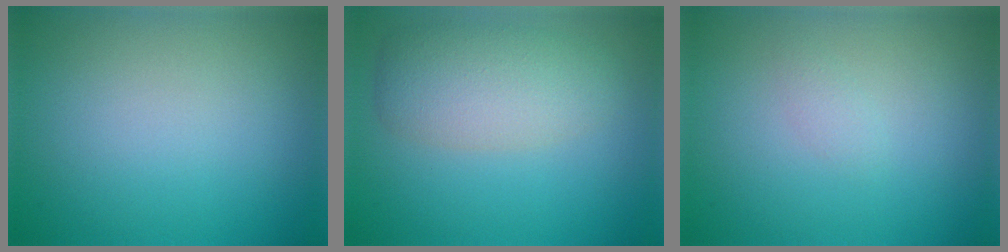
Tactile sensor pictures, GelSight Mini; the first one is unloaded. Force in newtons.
{"total": 4.6, "press": 4.6, "slide": 0.1}
{"total": 0.7, "press": 0.7, "slide": 0.1}